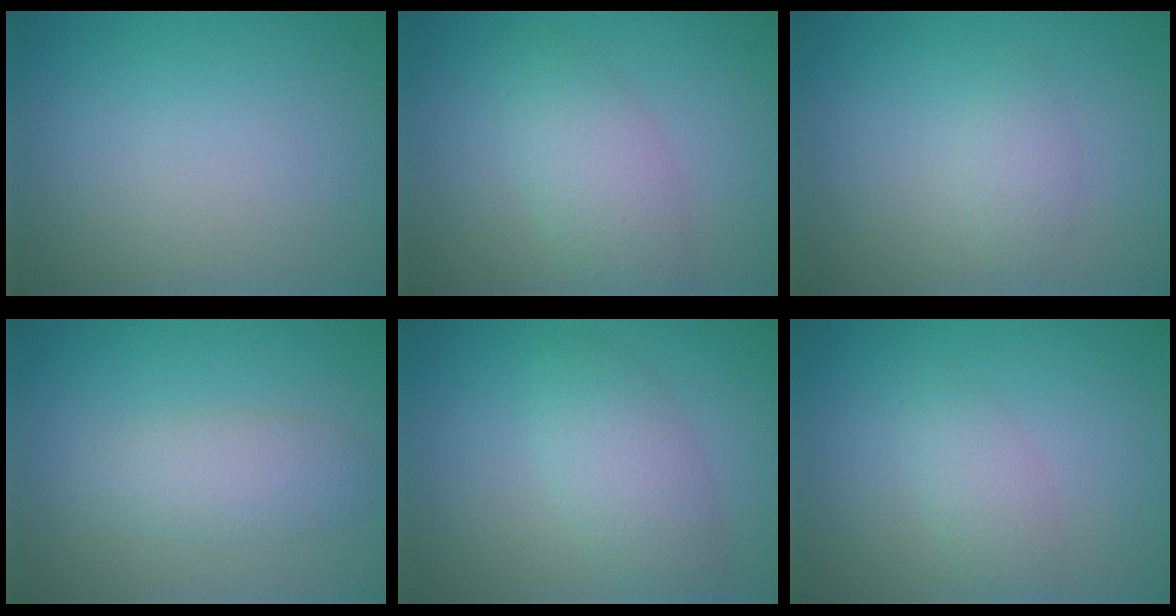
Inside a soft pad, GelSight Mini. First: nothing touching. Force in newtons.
{"total": 3.4, "press": 3.3, "slide": 0.1}
{"total": 1.4, "press": 1.4, "slide": 0.0}
{"total": 2.9, "press": 2.9, "slide": 0.2}
{"total": 3.7, "press": 3.7, "slide": 0.2}
{"total": 1.9, "press": 1.9, "slide": 0.1}